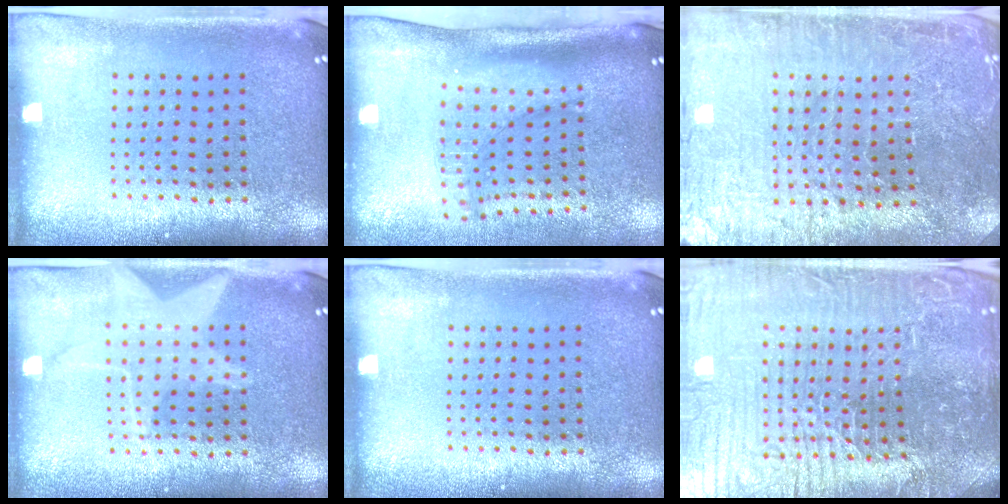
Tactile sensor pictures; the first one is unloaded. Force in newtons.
{"total": 2.1, "press": 1.4, "slide": 1.6}
{"total": 3.3, "press": 3.3, "slide": 0.3}
{"total": 1.5, "press": 1.5, "slide": 0.2}
{"total": 0.0}
{"total": 6.7, "press": 6.2, "slide": 2.5}